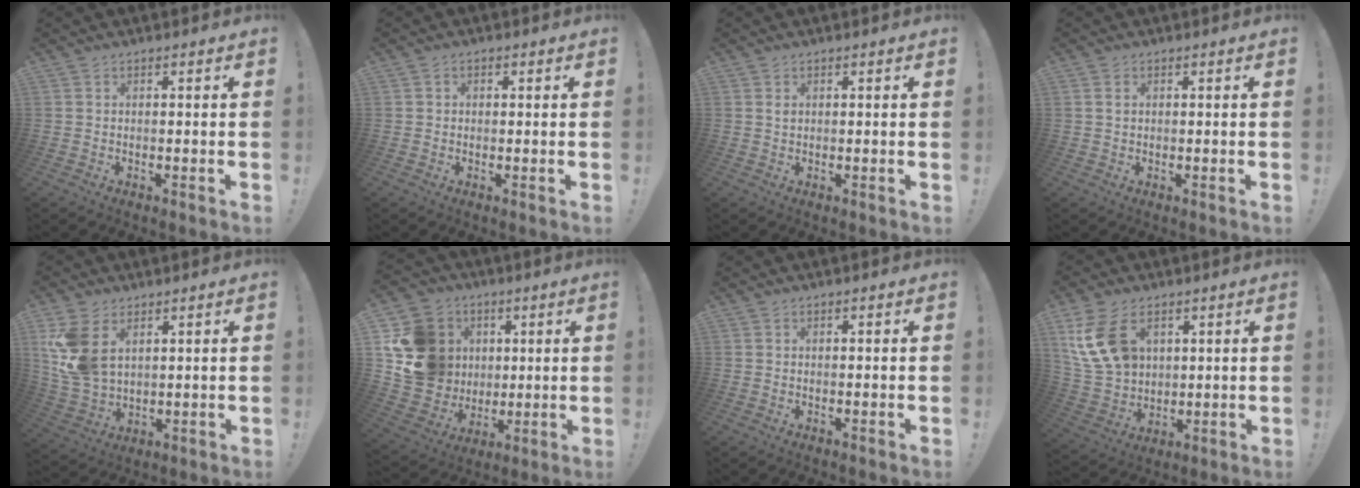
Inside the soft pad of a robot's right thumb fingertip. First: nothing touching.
{"total": 1.2, "force": [0.0, 1.1, 0.5], "torque": [-0.002, 0.002, -0.003]}
{"total": 0.7, "force": [0.4, 0.1, 0.6], "torque": [-0.011, 0.000, 0.007]}
{"total": 1.1, "force": [0.4, 0.8, 0.6], "torque": [0.000, -0.001, 0.005]}
{"total": 11.8, "force": [5.0, 7.6, 7.6], "torque": [-0.156, -0.025, 0.098]}
{"total": 19.2, "force": [4.1, 17.1, 7.8], "torque": [-0.144, -0.004, 0.114]}
{"total": 0.0}
{"total": 16.0, "force": [6.5, 10.7, 9.9], "torque": [-0.205, -0.021, 0.130]}